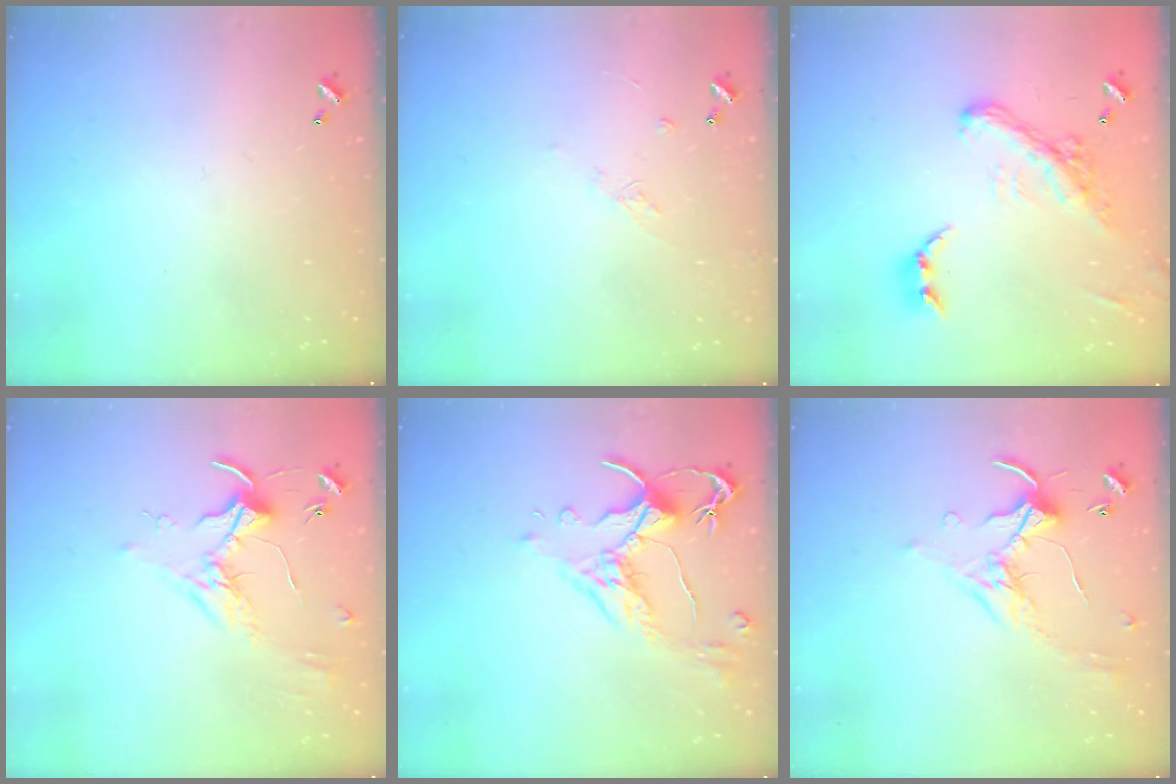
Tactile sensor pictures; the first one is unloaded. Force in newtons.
{"total": 6.5, "press": 6.4, "slide": 0.9}
{"total": 5.9, "press": 5.8, "slide": 1.4}
{"total": 1.8, "press": 1.8, "slide": 0.4}
{"total": 2.5, "press": 2.1, "slide": 1.3}
{"total": 0.7, "press": 0.6, "slide": 0.4}